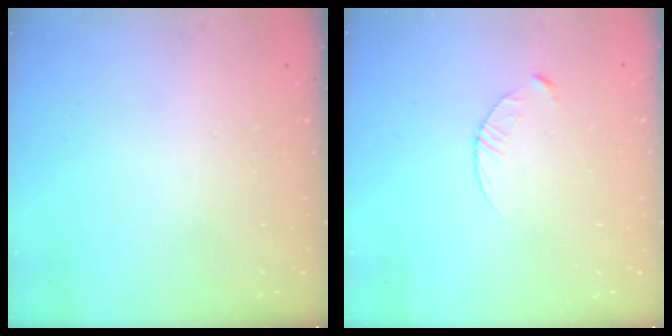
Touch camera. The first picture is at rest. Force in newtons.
{"total": 3.4, "press": 3.4, "slide": 0.4}